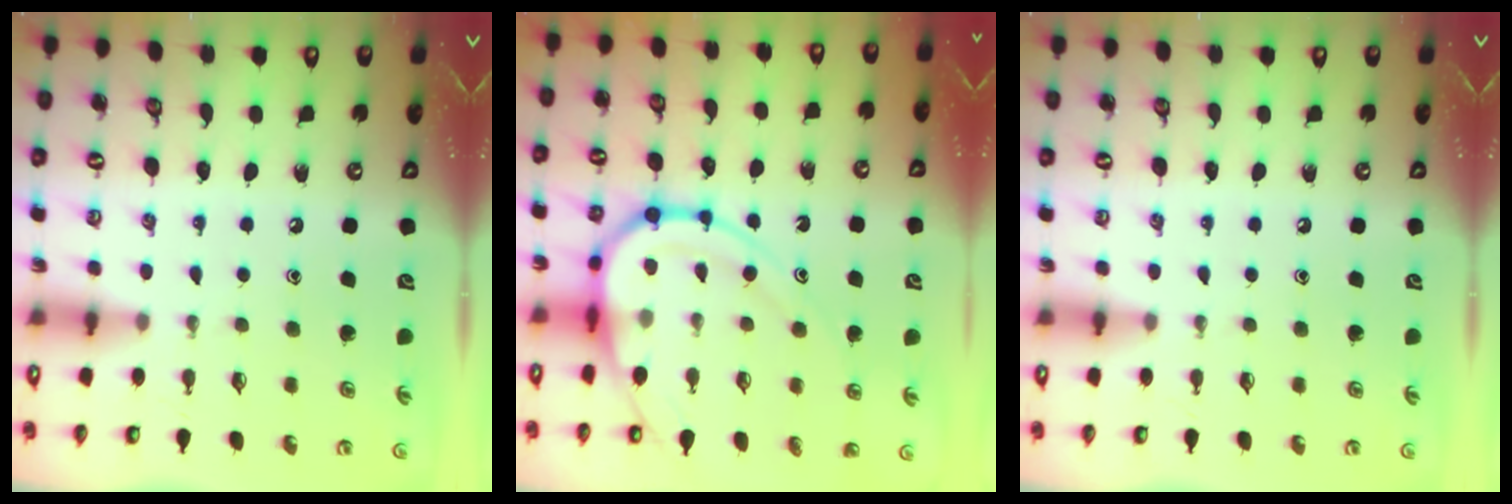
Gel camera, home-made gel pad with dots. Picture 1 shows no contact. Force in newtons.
{"total": 15.3, "press": 15.3, "slide": 1.4}
{"total": 0.0}